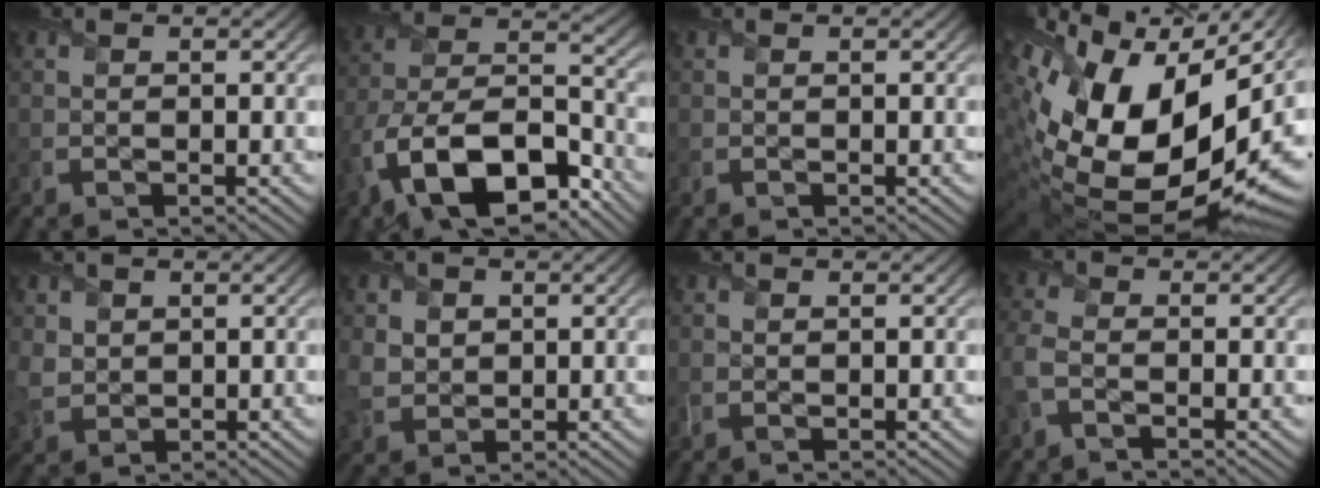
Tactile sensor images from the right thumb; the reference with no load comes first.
{"total": 17.3, "force": [-10.0, 8.7, 11.1], "torque": [-0.231, -0.037, -0.178]}
{"total": 0.0}
{"total": 22.6, "force": [1.6, 12.8, 18.5], "torque": [-0.357, -0.027, 0.063]}
{"total": 4.1, "force": [1.5, 3.3, 1.9], "torque": [-0.064, -0.002, 0.032]}
{"total": 5.0, "force": [1.2, 4.2, 2.4], "torque": [-0.078, -0.002, 0.026]}
{"total": 0.0}
{"total": 3.0, "force": [-1.2, 1.4, 2.4], "torque": [-0.076, -0.003, -0.038]}